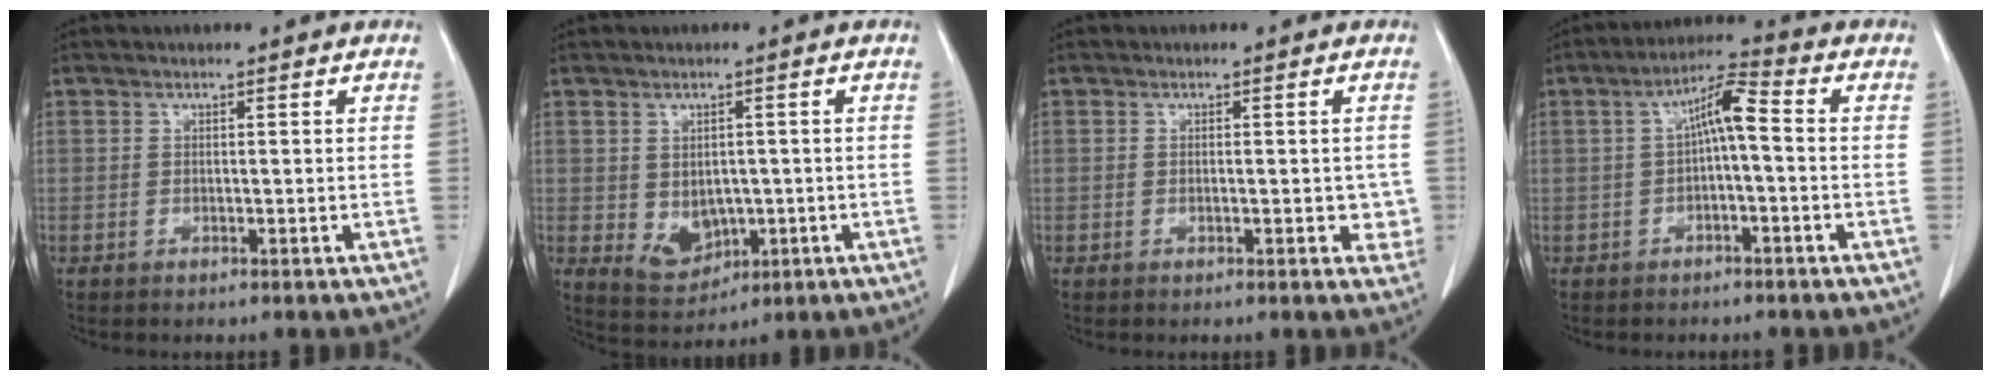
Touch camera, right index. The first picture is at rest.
{"total": 5.5, "force": [-0.7, 4.0, 3.7], "torque": [-0.065, -0.005, 0.008]}
{"total": 3.1, "force": [-0.4, 1.6, 2.7], "torque": [-0.020, -0.001, -0.006]}
{"total": 6.2, "force": [0.1, 1.2, 6.1], "torque": [-0.107, 0.026, 0.000]}